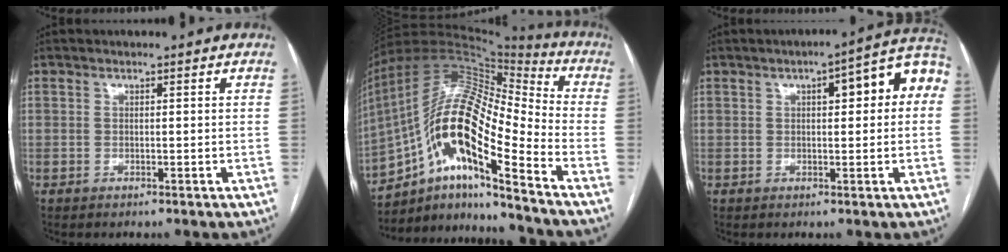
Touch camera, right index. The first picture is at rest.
{"total": 20.1, "force": [-9.2, 4.5, 17.2], "torque": [-0.334, 0.027, -0.158]}
{"total": 9.9, "force": [2.3, 2.5, 9.2], "torque": [-0.117, 0.038, 0.022]}